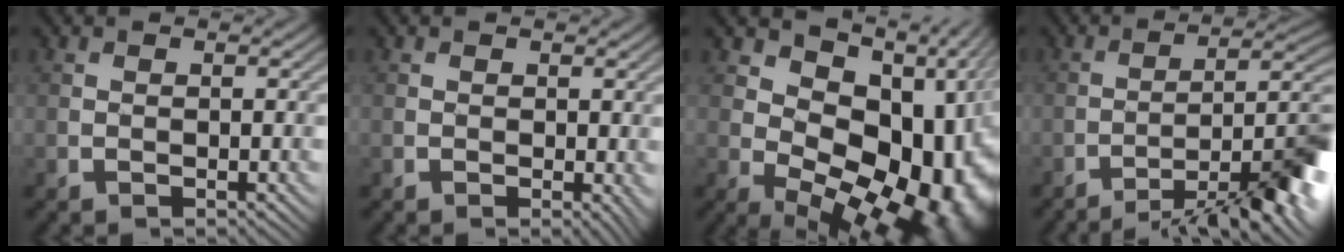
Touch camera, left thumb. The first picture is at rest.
{"total": 1.5, "force": [-0.2, 0.8, 1.2], "torque": [-0.013, -0.008, 0.002]}
{"total": 17.3, "force": [1.2, 10.7, 13.5], "torque": [-0.134, -0.017, 0.051]}
{"total": 11.8, "force": [-6.8, 3.0, 9.2], "torque": [-0.121, 0.009, -0.102]}